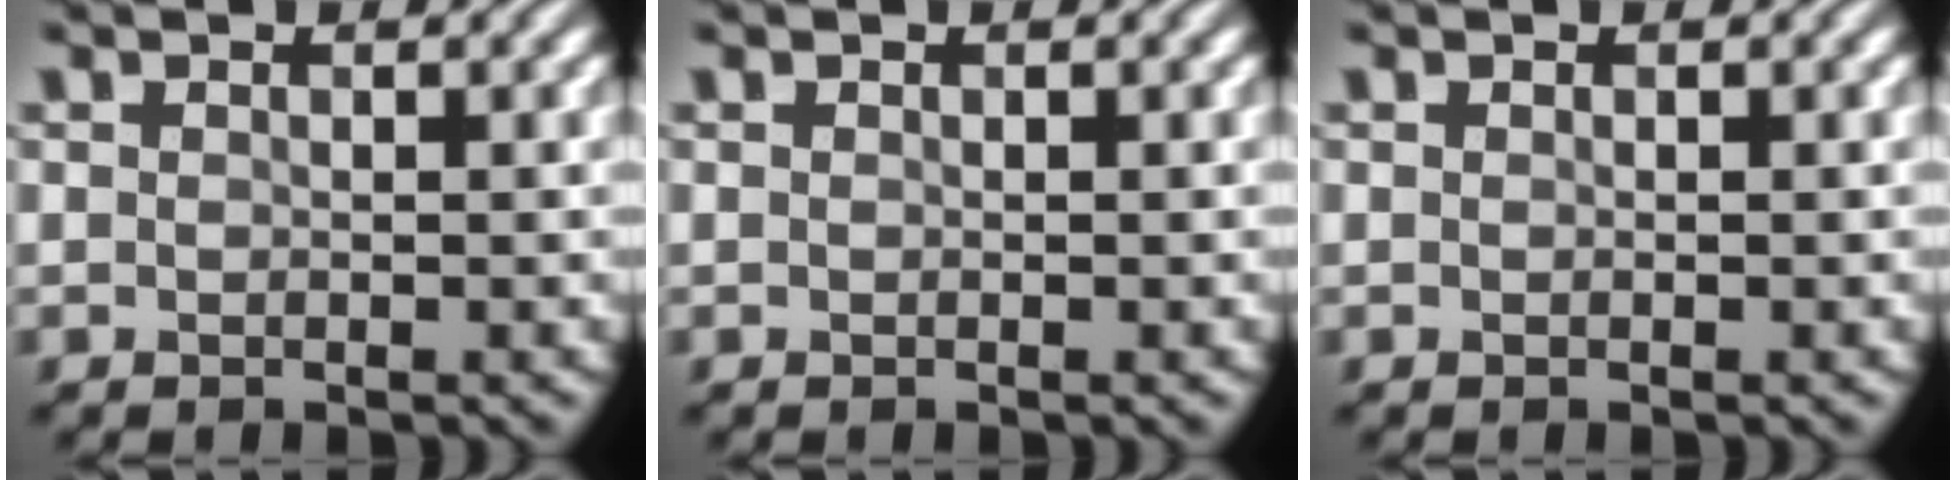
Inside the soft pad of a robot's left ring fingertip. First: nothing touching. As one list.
[{"total": 0.0}, {"total": 0.0}]